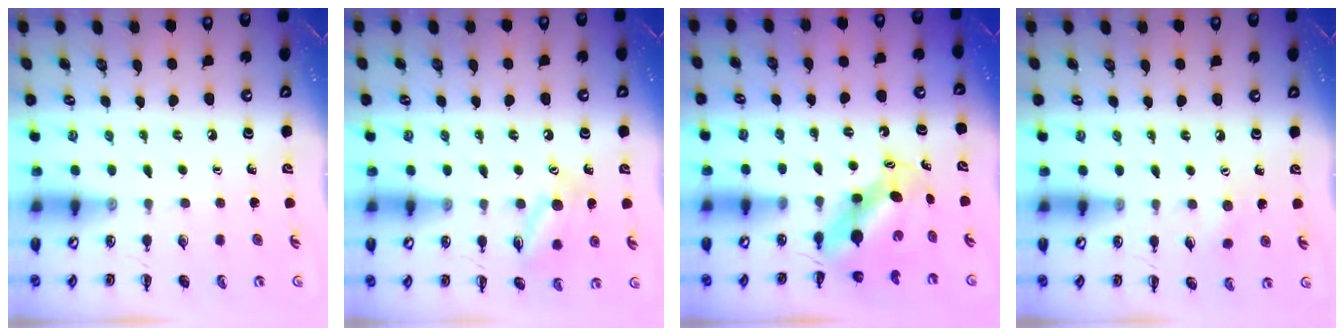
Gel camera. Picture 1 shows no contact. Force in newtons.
{"total": 11.2, "press": 11.1, "slide": 0.9}
{"total": 6.4, "press": 6.3, "slide": 1.1}
{"total": 4.6, "press": 4.4, "slide": 1.1}